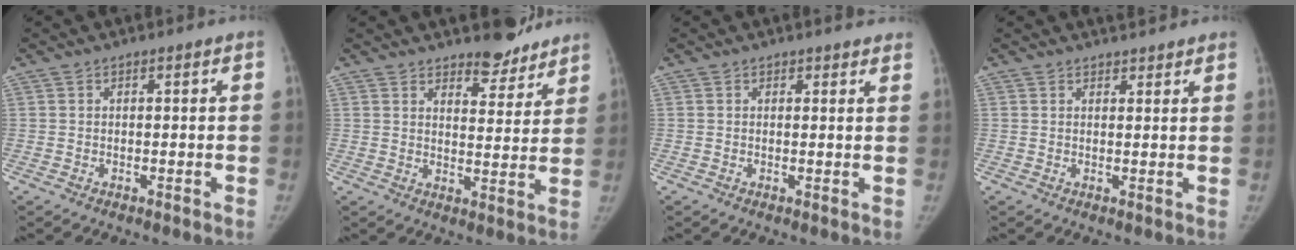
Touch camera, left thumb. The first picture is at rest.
{"total": 8.4, "force": [7.1, 3.2, 3.1], "torque": [-0.009, -0.053, 0.103]}
{"total": 3.6, "force": [3.3, 1.0, 1.1], "torque": [0.011, -0.008, 0.029]}
{"total": 4.2, "force": [3.8, 1.3, 1.5], "torque": [0.001, -0.002, 0.048]}